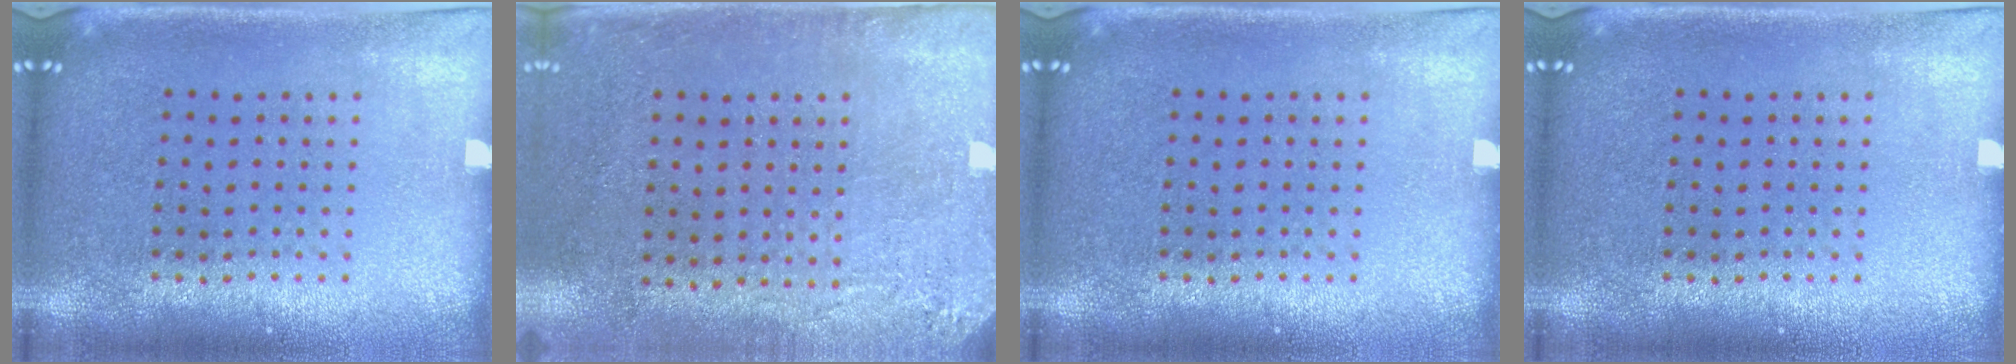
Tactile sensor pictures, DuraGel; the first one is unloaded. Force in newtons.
{"total": 2.8, "press": 2.3, "slide": 1.6}
{"total": 0.0}
{"total": 0.0}